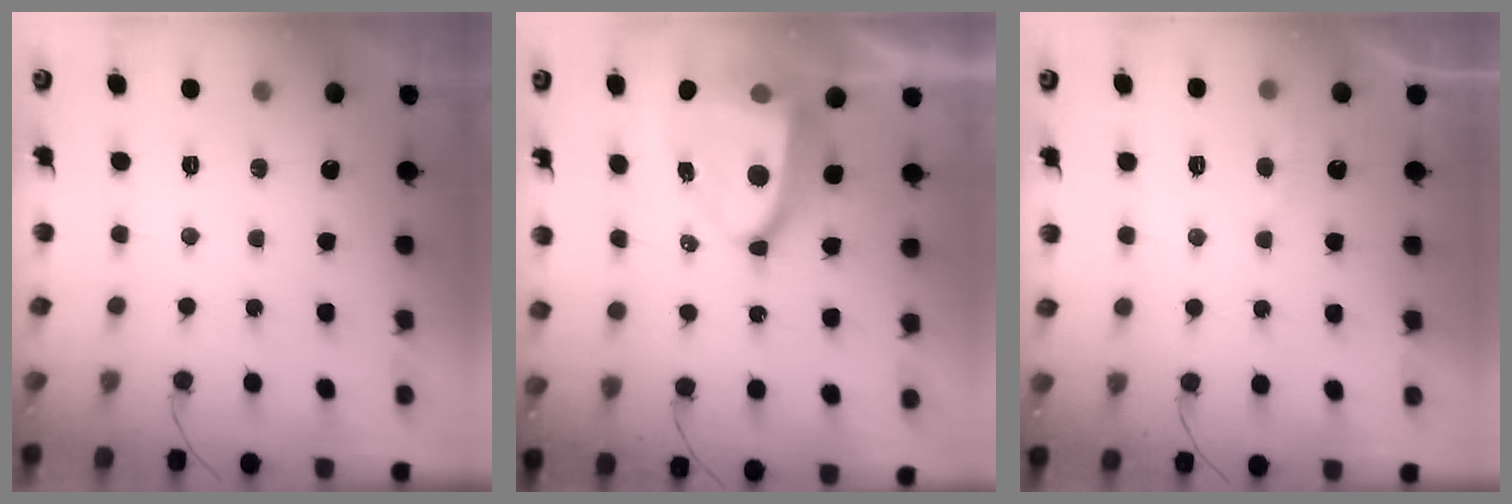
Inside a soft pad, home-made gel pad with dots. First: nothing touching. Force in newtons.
{"total": 10.2, "press": 10.2, "slide": 1.1}
{"total": 2.5, "press": 2.5, "slide": 0.3}